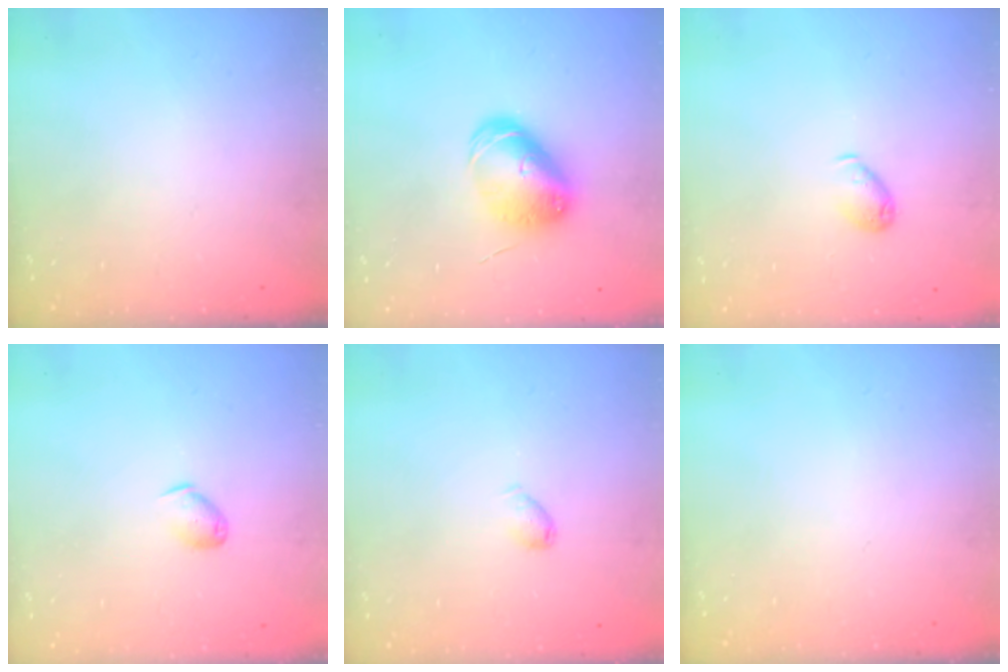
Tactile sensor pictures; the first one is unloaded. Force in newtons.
{"total": 9.5, "press": 9.5, "slide": 1.2}
{"total": 5.5, "press": 5.5, "slide": 0.4}
{"total": 5.8, "press": 5.7, "slide": 0.8}
{"total": 3.4, "press": 3.3, "slide": 0.6}
{"total": 0.0}